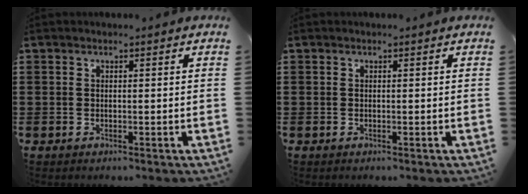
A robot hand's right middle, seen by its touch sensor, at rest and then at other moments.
{"total": 0.0}